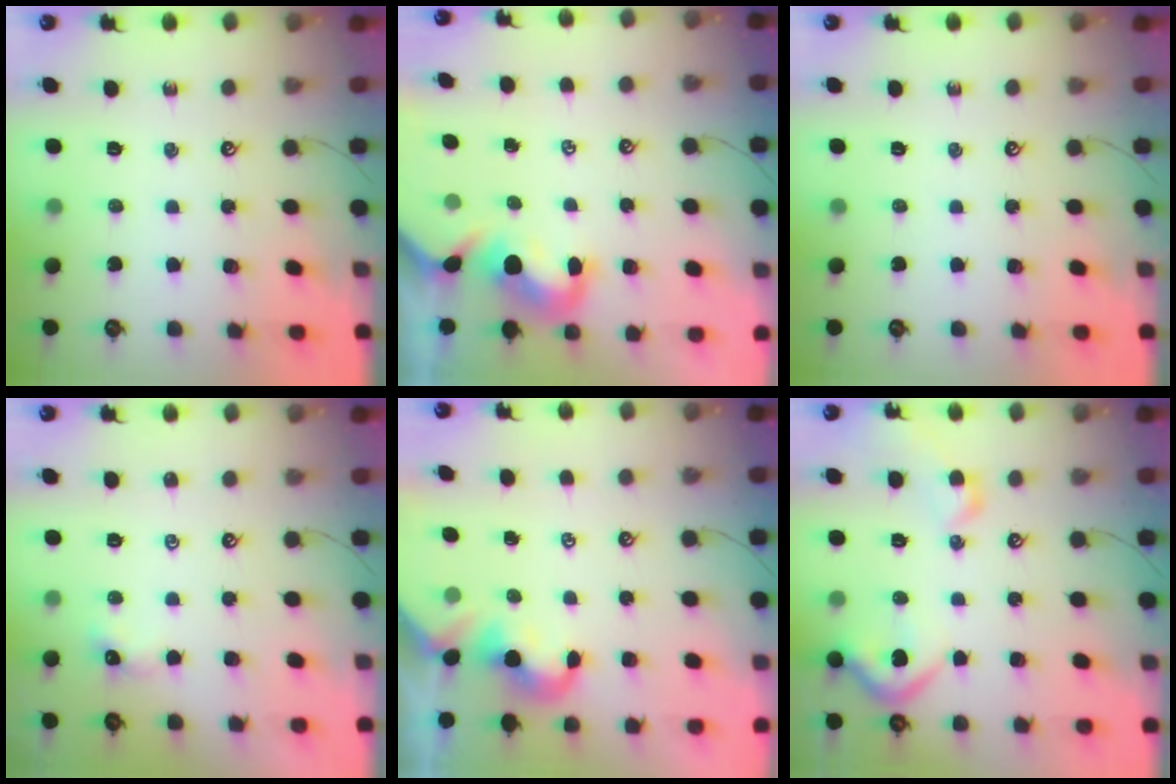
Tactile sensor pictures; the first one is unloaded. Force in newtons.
{"total": 1.4, "press": 1.1, "slide": 0.9}
{"total": 0.0}
{"total": 0.6, "press": 0.4, "slide": 0.4}
{"total": 1.1, "press": 1.1, "slide": 0.3}
{"total": 9.6, "press": 9.5, "slide": 1.3}